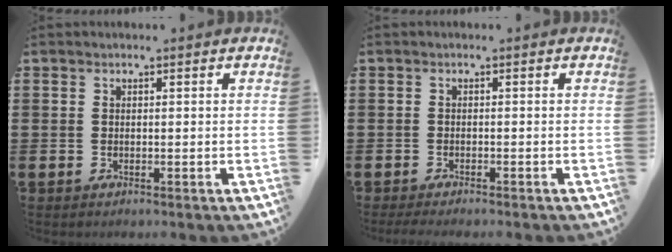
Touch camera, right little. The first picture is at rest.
{"total": 0.9, "force": [-0.7, 0.0, 0.5], "torque": [-0.008, -0.002, -0.014]}